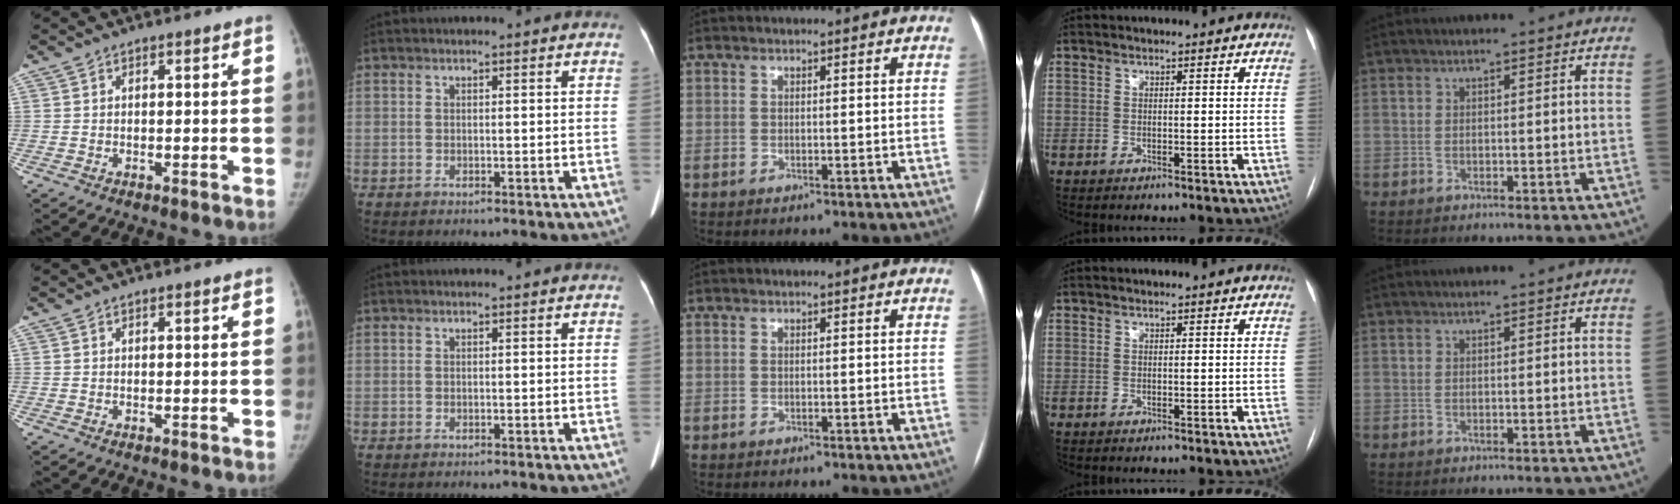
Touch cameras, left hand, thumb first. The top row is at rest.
{}